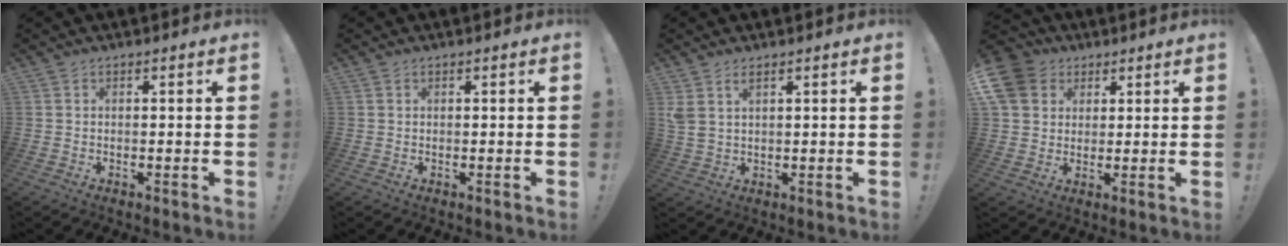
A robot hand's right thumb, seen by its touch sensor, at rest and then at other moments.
{"total": 0.0}
{"total": 3.5, "force": [1.9, 1.5, 2.4], "torque": [-0.048, -0.005, 0.037]}
{"total": 10.2, "force": [3.6, 8.6, 4.1], "torque": [-0.079, -0.013, 0.075]}